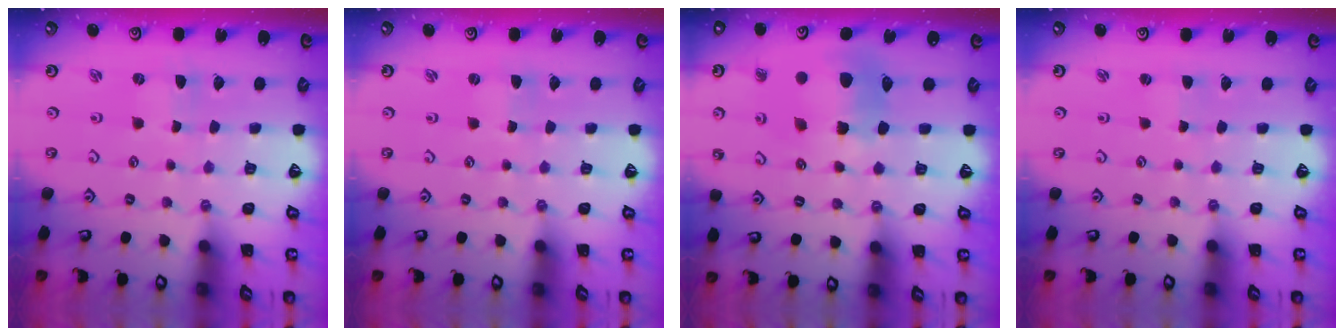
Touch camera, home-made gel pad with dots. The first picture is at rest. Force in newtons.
{"total": 0.0}
{"total": 11.9, "press": 11.8, "slide": 1.6}
{"total": 0.8, "press": 0.8, "slide": 0.1}